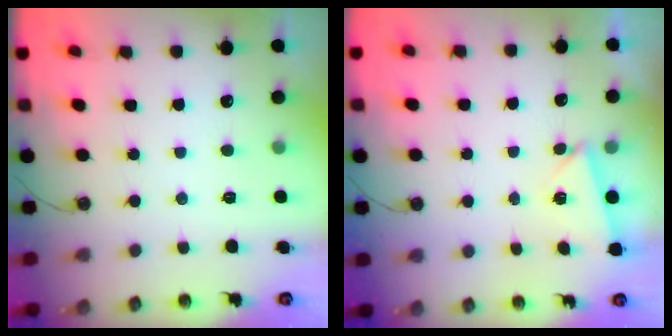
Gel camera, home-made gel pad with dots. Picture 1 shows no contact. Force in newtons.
{"total": 2.6, "press": 2.2, "slide": 1.4}